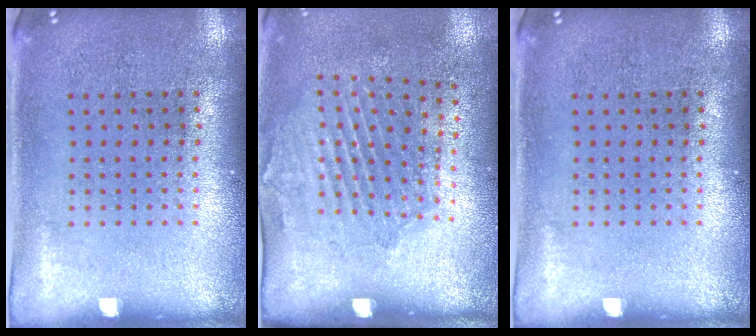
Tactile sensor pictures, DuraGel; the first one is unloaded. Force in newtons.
{"total": 1.9, "press": 1.3, "slide": 1.4}
{"total": 0.0}